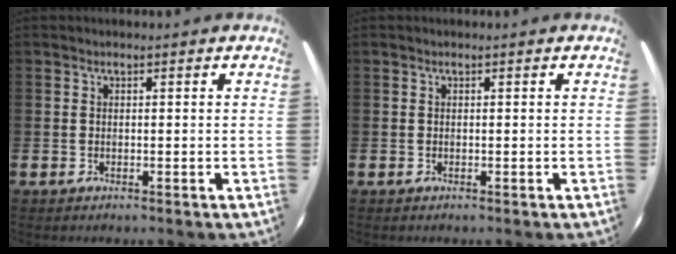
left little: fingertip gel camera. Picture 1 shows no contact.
{"total": 0.0}